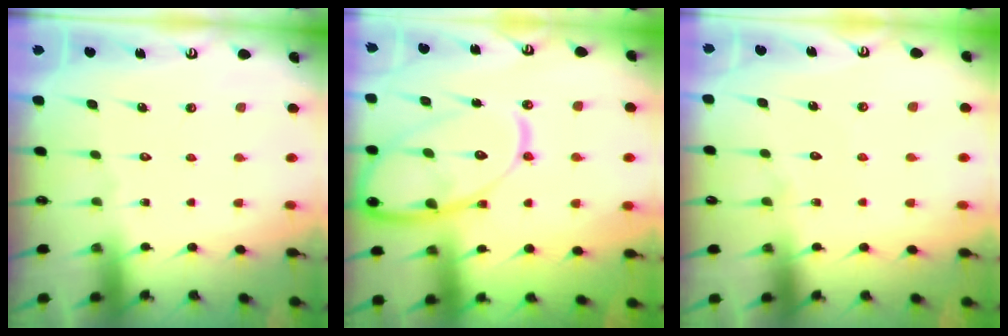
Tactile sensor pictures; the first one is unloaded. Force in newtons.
{"total": 19.1, "press": 19.0, "slide": 1.9}
{"total": 5.5, "press": 5.5, "slide": 0.4}